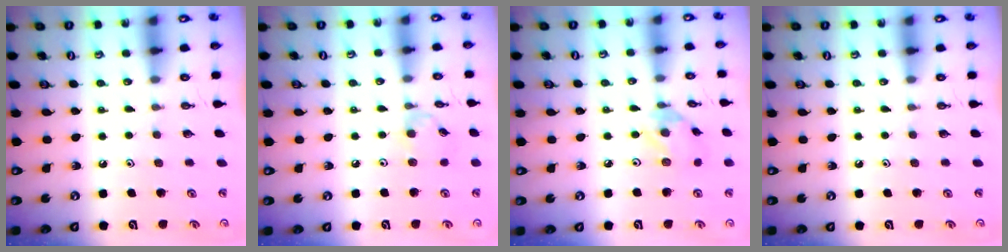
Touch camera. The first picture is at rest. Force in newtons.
{"total": 5.8, "press": 5.8, "slide": 0.4}
{"total": 3.2, "press": 3.2, "slide": 0.1}
{"total": 0.0}